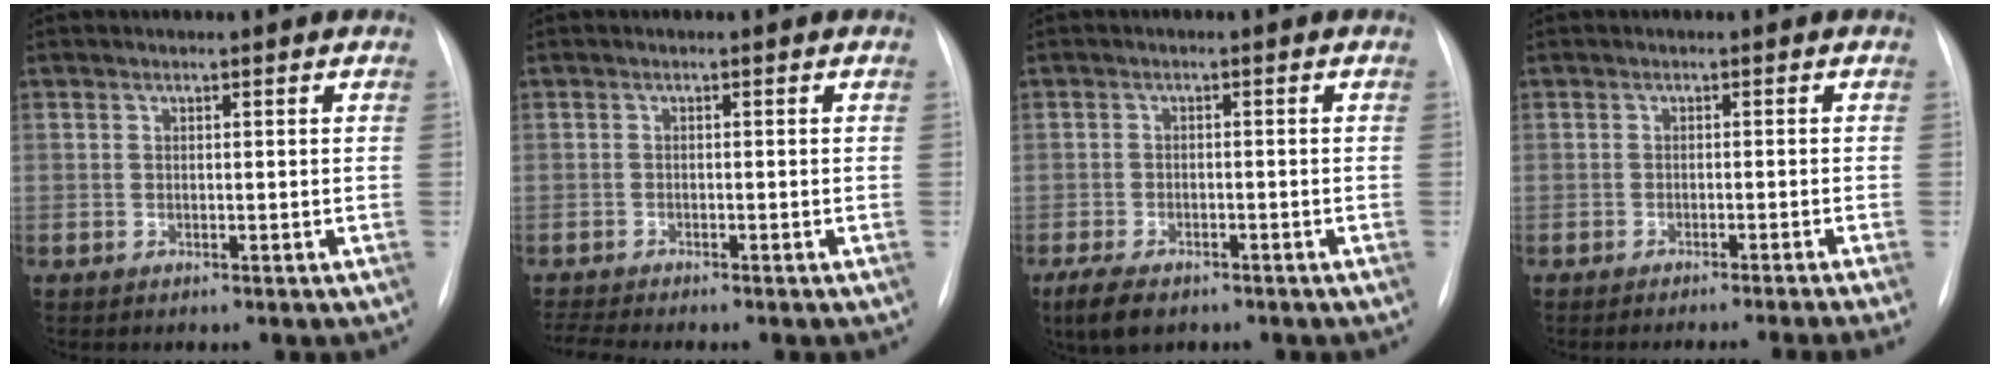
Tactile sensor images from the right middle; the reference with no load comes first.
{"total": 3.7, "force": [-3.4, -0.4, 1.4], "torque": [-0.032, -0.012, -0.054]}
{"total": 5.6, "force": [-4.0, 2.3, 3.1], "torque": [-0.066, -0.014, -0.062]}
{"total": 8.0, "force": [-6.9, -2.3, 3.3], "torque": [-0.012, -0.019, -0.085]}